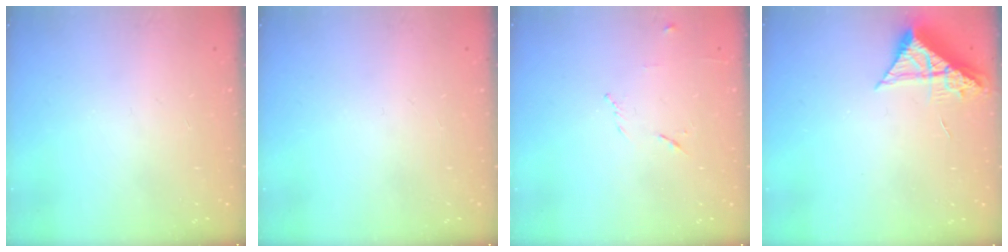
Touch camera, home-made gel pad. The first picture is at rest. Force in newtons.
{"total": 0.0}
{"total": 5.9, "press": 5.8, "slide": 1.1}
{"total": 8.4, "press": 8.4, "slide": 0.8}